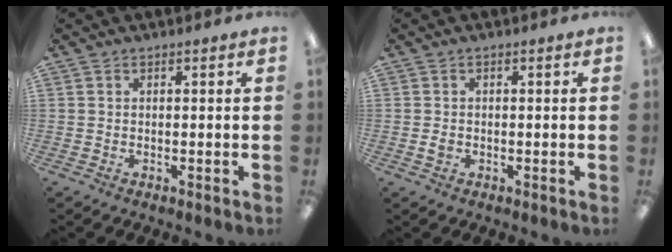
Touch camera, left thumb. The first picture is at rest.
{"total": 1.4, "force": [-0.3, 1.0, 0.9], "torque": [-0.017, 0.002, -0.006]}